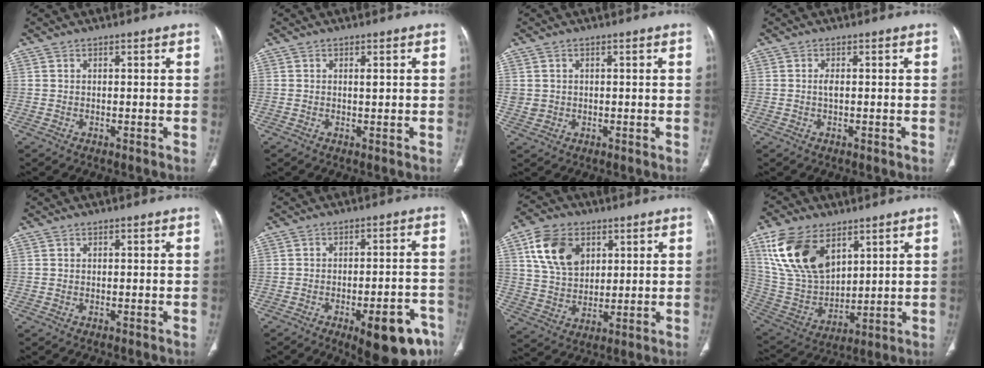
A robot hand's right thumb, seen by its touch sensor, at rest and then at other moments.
{"total": 1.0, "force": [0.2, 0.3, 0.9], "torque": [-0.015, -0.001, 0.002]}
{"total": 2.1, "force": [0.4, 1.9, 0.8], "torque": [-0.009, -0.002, 0.014]}
{"total": 1.1, "force": [-0.1, 0.4, 1.0], "torque": [-0.022, 0.000, -0.004]}
{"total": 0.0}
{"total": 14.1, "force": [-7.6, 5.0, 10.8], "torque": [-0.092, 0.042, -0.091]}
{"total": 12.4, "force": [5.0, 8.7, 7.4], "torque": [-0.110, -0.011, 0.097]}
{"total": 17.9, "force": [8.8, 10.5, 11.6], "torque": [-0.200, -0.031, 0.184]}